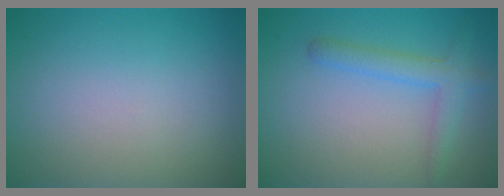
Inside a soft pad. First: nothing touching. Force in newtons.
{"total": 2.7, "press": 2.7, "slide": 0.1}